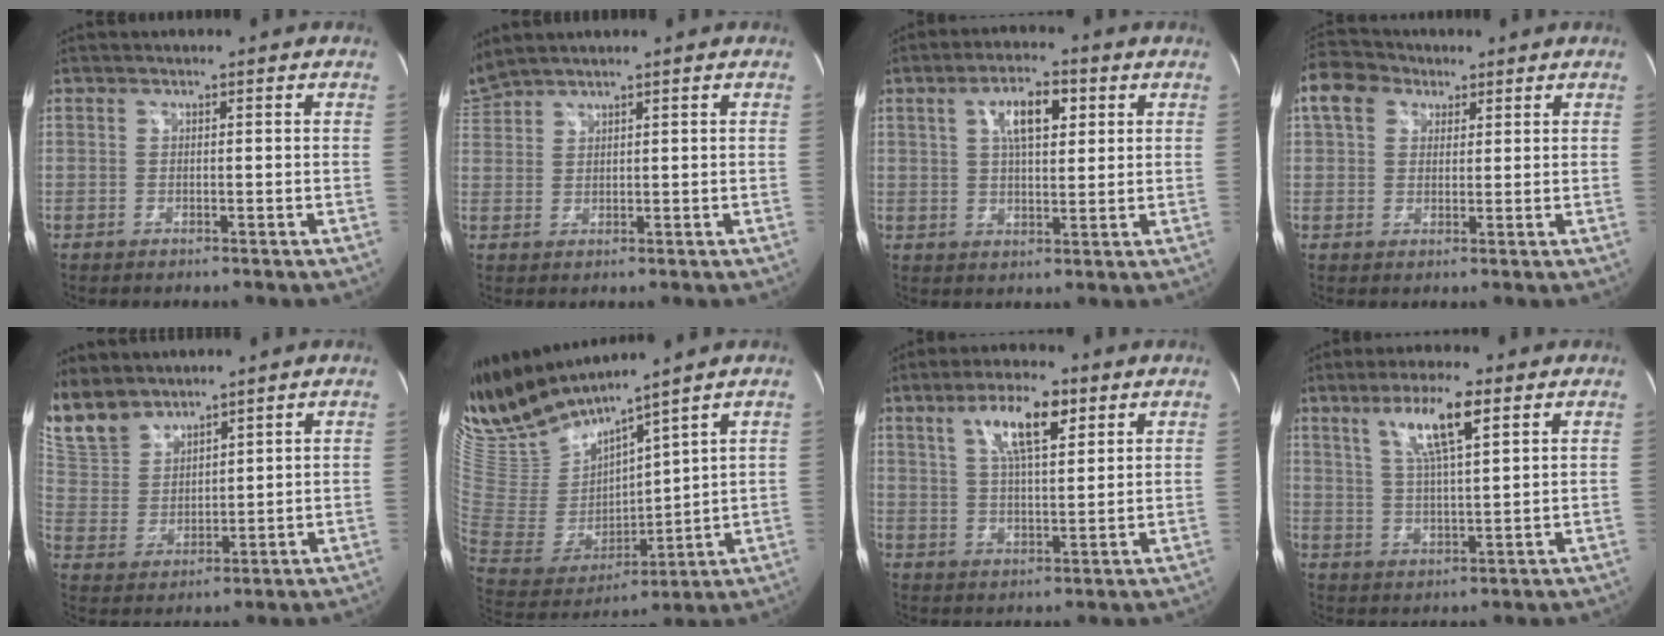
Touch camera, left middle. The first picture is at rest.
{"total": 3.4, "force": [3.3, -0.3, 0.7], "torque": [-0.025, 0.020, 0.073]}
{"total": 7.4, "force": [2.7, 2.6, 6.4], "torque": [-0.117, 0.012, 0.046]}
{"total": 7.7, "force": [3.9, 5.8, 3.4], "torque": [-0.077, 0.032, 0.070]}
{"total": 8.8, "force": [8.1, 3.1, 1.7], "torque": [-0.051, 0.008, 0.182]}
{"total": 13.5, "force": [12.5, -0.5, 5.0], "torque": [-0.124, -0.013, 0.266]}
{"total": 9.4, "force": [4.6, 2.4, 7.9], "torque": [-0.148, 0.008, 0.081]}
{"total": 9.2, "force": [4.6, 1.1, 7.8], "torque": [-0.151, 0.002, 0.084]}